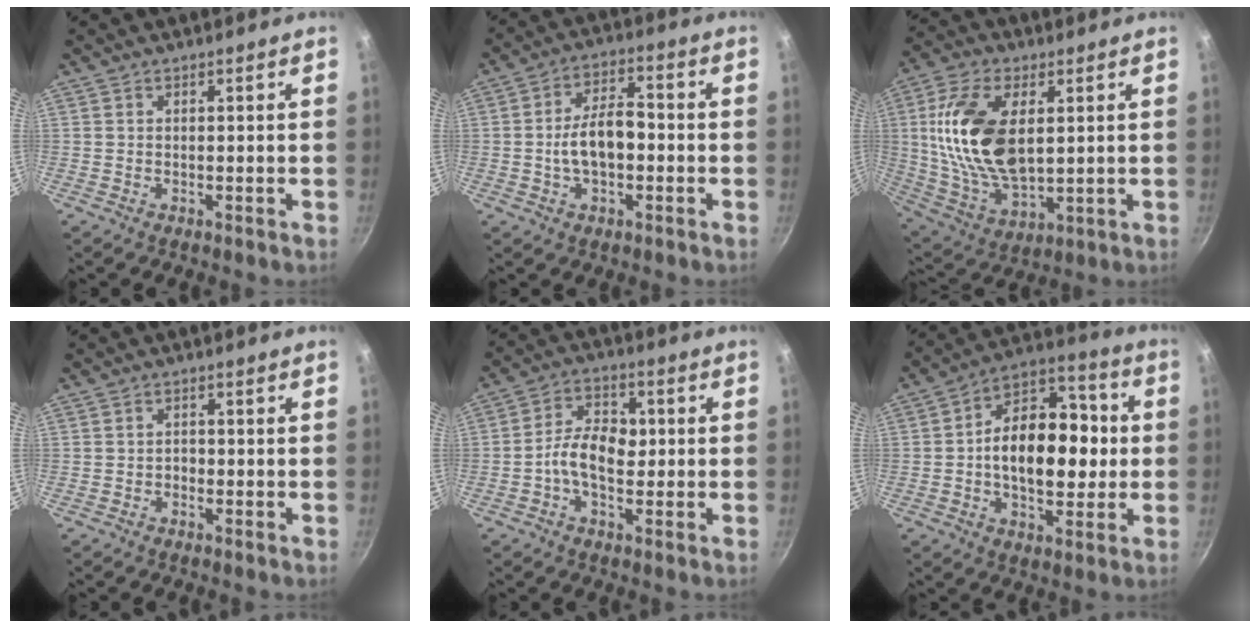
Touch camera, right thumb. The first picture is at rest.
{"total": 9.1, "force": [-1.2, 4.9, 7.5], "torque": [-0.126, 0.027, -0.026]}
{"total": 19.4, "force": [3.3, 10.3, 16.1], "torque": [-0.318, -0.014, 0.069]}
{"total": 1.3, "force": [-0.7, 0.9, 0.6], "torque": [0.000, 0.005, -0.016]}
{"total": 8.5, "force": [-0.9, 5.3, 6.6], "torque": [-0.106, 0.024, -0.023]}
{"total": 18.7, "force": [-0.2, 10.9, 15.1], "torque": [-0.201, 0.029, -0.008]}